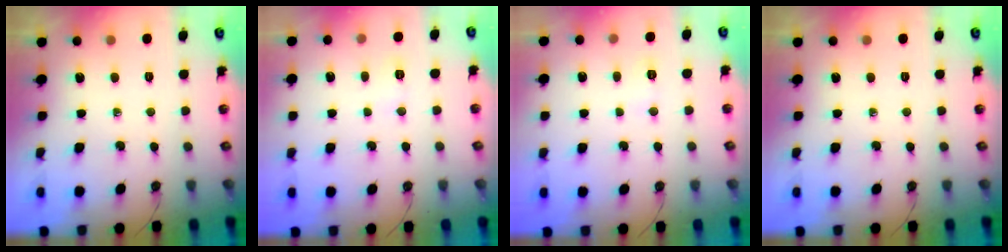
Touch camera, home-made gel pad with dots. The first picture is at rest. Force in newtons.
{"total": 3.6, "press": 3.5, "slide": 0.7}
{"total": 3.8, "press": 3.7, "slide": 0.9}
{"total": 0.0}